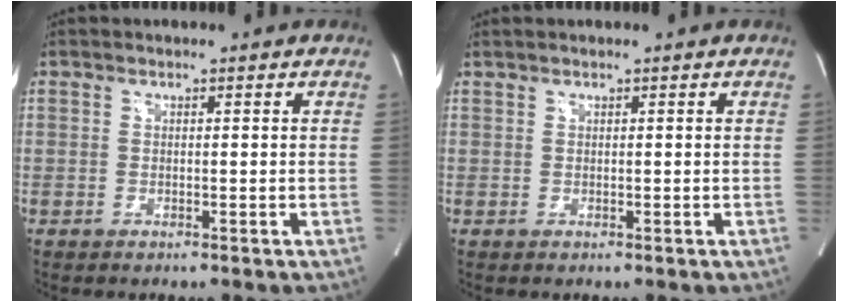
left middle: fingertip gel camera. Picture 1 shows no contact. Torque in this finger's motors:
{"motor_torque": [0.16, -0.07, 0.07, -0.01]}